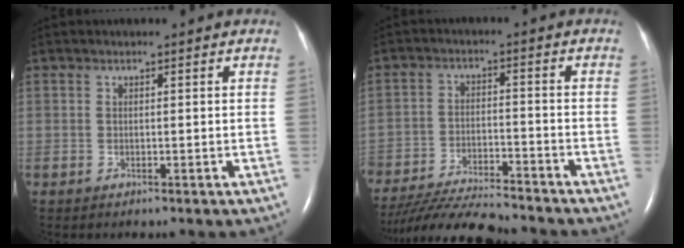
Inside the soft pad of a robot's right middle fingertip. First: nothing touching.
{"total": 15.3, "force": [-14.2, 1.3, 5.6], "torque": [-0.106, -0.024, -0.229]}